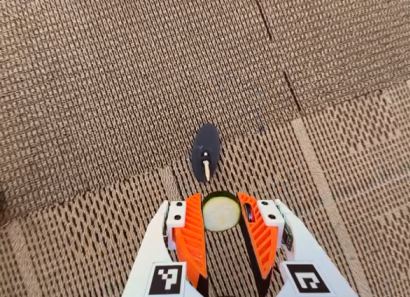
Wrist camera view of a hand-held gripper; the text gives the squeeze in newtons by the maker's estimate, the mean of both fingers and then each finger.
{"total": 7.6, "left": 7.4, "right": 7.8}